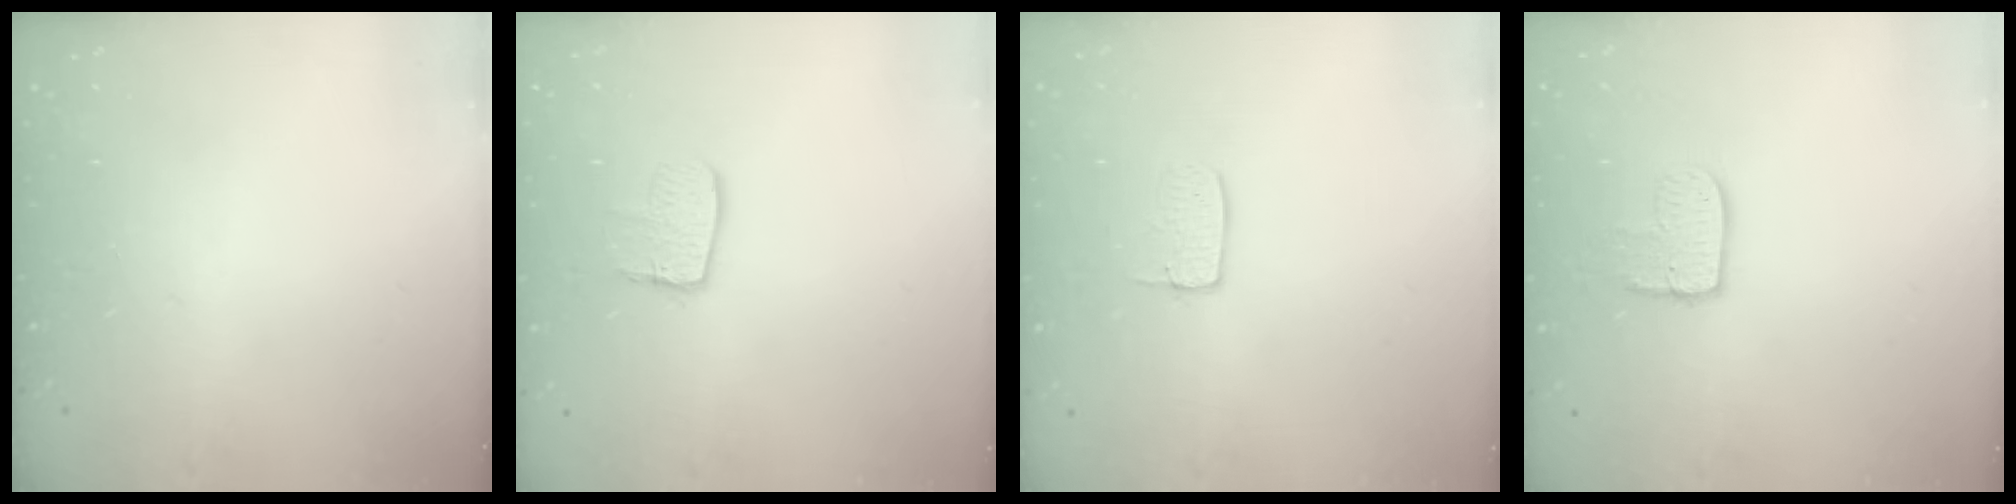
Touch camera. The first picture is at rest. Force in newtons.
{"total": 8.0, "press": 8.0, "slide": 0.5}
{"total": 6.0, "press": 6.0, "slide": 0.4}
{"total": 8.1, "press": 8.0, "slide": 0.6}